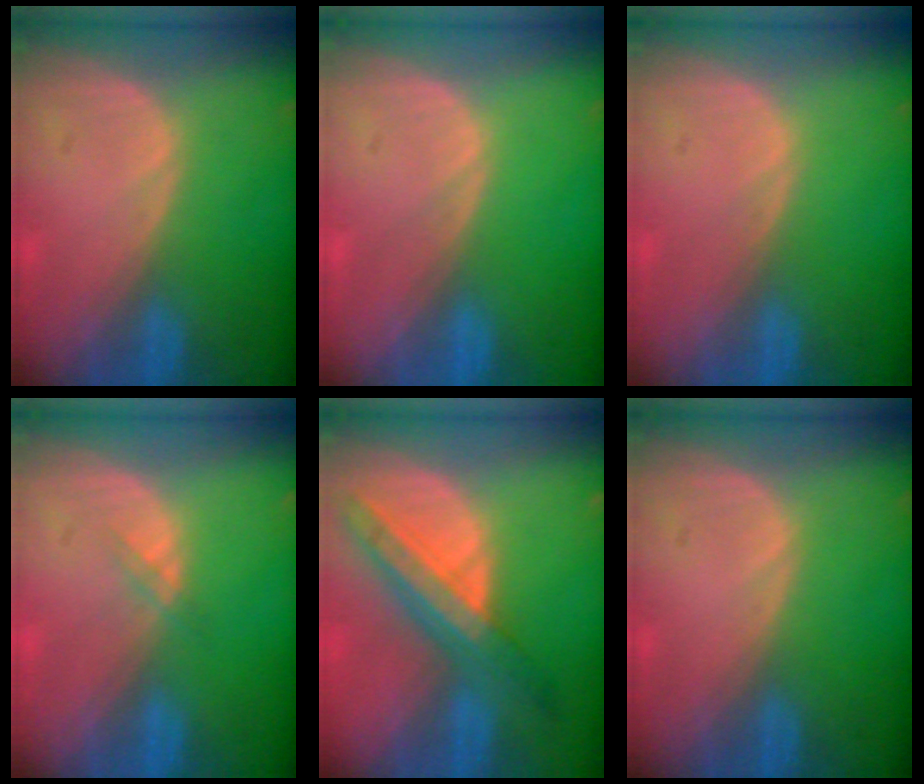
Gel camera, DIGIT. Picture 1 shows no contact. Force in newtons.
{"total": 0.0}
{"total": 0.0}
{"total": 1.0, "press": 1.0, "slide": 0.2}
{"total": 8.5, "press": 7.5, "slide": 4.0}
{"total": 0.0}